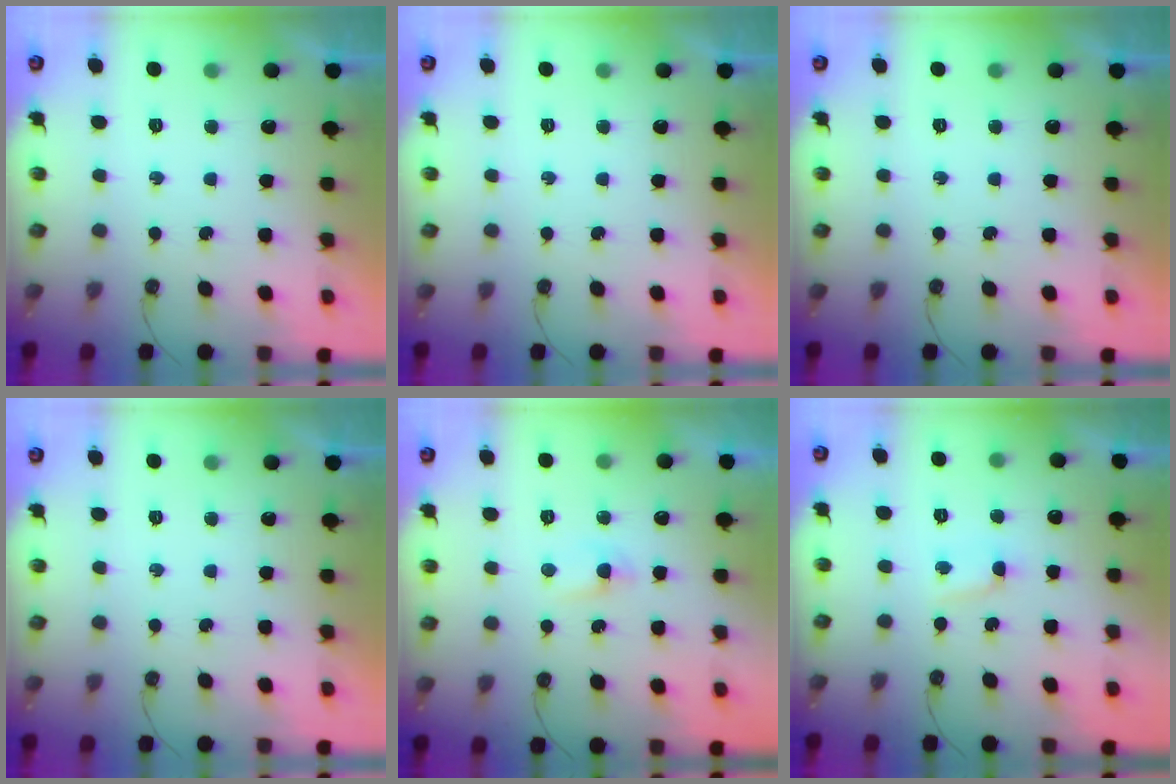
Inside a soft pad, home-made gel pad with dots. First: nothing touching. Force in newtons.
{"total": 0.0}
{"total": 0.0}
{"total": 0.0}
{"total": 2.2, "press": 2.2, "slide": 0.3}
{"total": 1.6, "press": 1.5, "slide": 0.2}